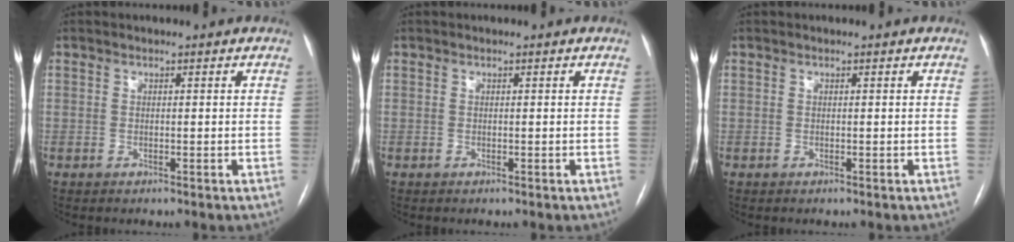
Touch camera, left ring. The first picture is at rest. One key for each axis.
{"total": 0.0}
{"total": 0.0}